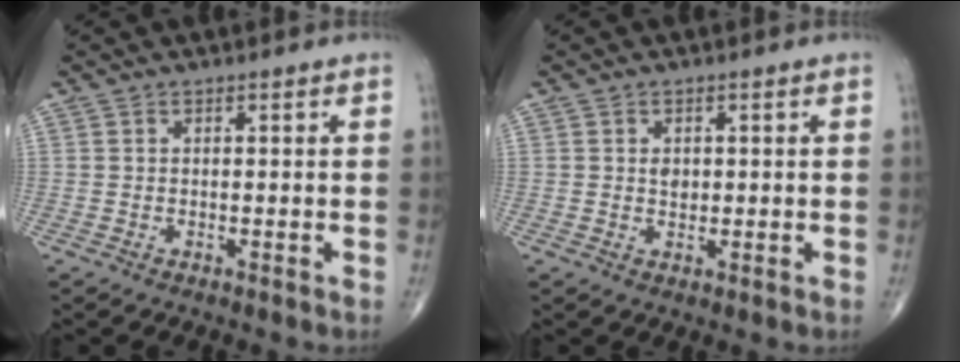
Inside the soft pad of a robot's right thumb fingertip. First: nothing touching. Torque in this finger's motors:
{"motor_torque": [-0.07, 1.12, -0.11, -0.05, 0.00]}